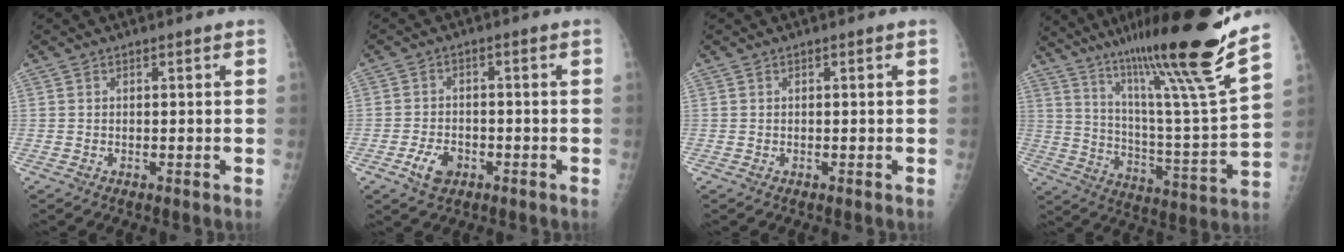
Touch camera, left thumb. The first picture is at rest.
{"total": 4.9, "force": [-2.4, 3.1, 2.9], "torque": [-0.049, 0.013, -0.041]}
{"total": 0.0}
{"total": 25.9, "force": [18.8, 0.2, 17.8], "torque": [-0.266, -0.102, 0.303]}